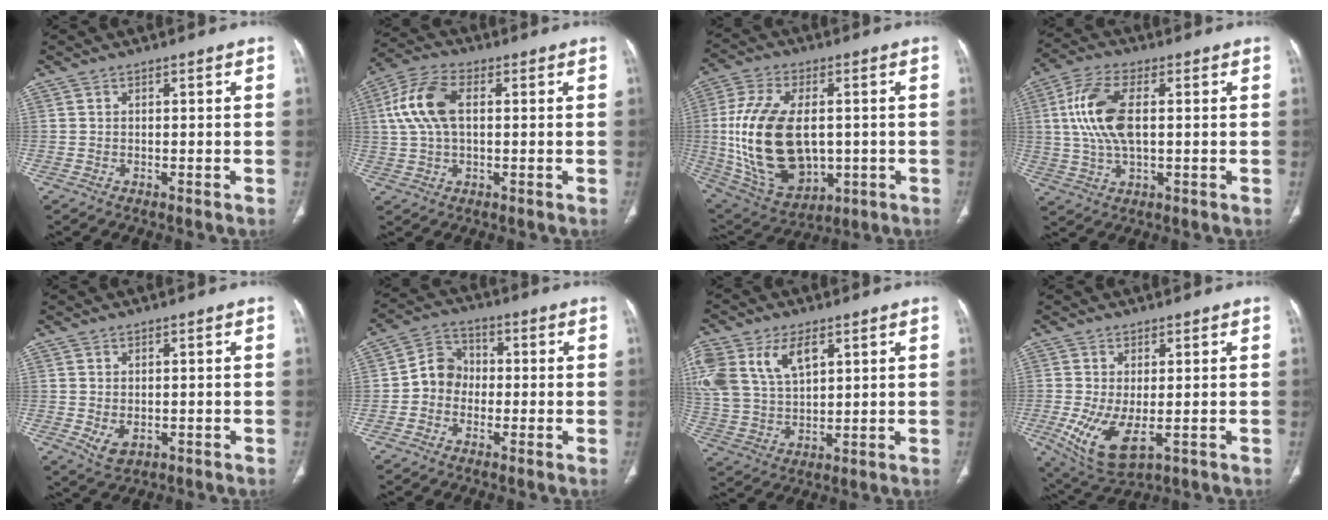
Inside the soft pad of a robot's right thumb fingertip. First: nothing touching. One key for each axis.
{"total": 10.3, "fx": 1.7, "fy": 5.7, "fz": 8.5, "tx": -0.186, "ty": 0.022, "tz": 0.031}
{"total": 21.8, "fx": -0.2, "fy": 13.0, "fz": 17.5, "tx": -0.343, "ty": -0.011, "tz": 0.020}
{"total": 12.1, "fx": 1.6, "fy": 5.7, "fz": 10.6, "tx": -0.230, "ty": 0.010, "tz": 0.032}
{"total": 3.5, "fx": -0.6, "fy": 2.4, "fz": 2.5, "tx": -0.042, "ty": -0.006, "tz": 0.002}
{"total": 6.5, "fx": -1.1, "fy": 5.7, "fz": 3.0, "tx": -0.029, "ty": 0.024, "tz": -0.035}
{"total": 16.9, "fx": 7.1, "fy": 10.6, "fz": 11.2, "tx": -0.248, "ty": -0.004, "tz": 0.141}
{"total": 9.4, "fx": -2.1, "fy": 4.2, "fz": 8.1, "tx": -0.163, "ty": -0.023, "tz": -0.021}